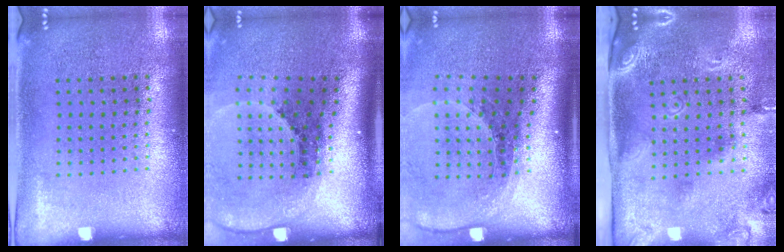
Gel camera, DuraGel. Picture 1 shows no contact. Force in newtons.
{"total": 2.7, "press": 1.9, "slide": 2.0}
{"total": 1.9, "press": 1.6, "slide": 1.0}
{"total": 2.5, "press": 1.7, "slide": 1.8}